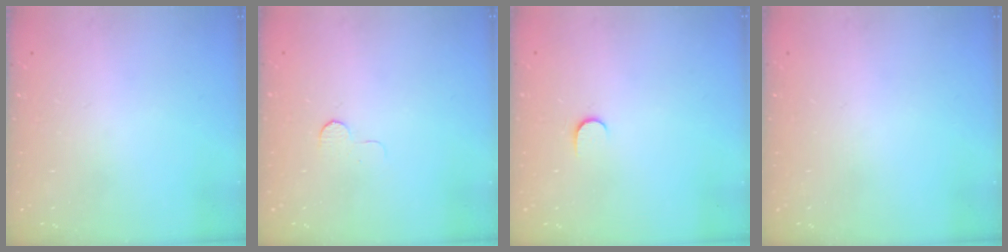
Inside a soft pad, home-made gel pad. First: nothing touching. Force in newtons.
{"total": 3.7, "press": 3.7, "slide": 0.3}
{"total": 3.9, "press": 3.9, "slide": 0.5}
{"total": 0.0}